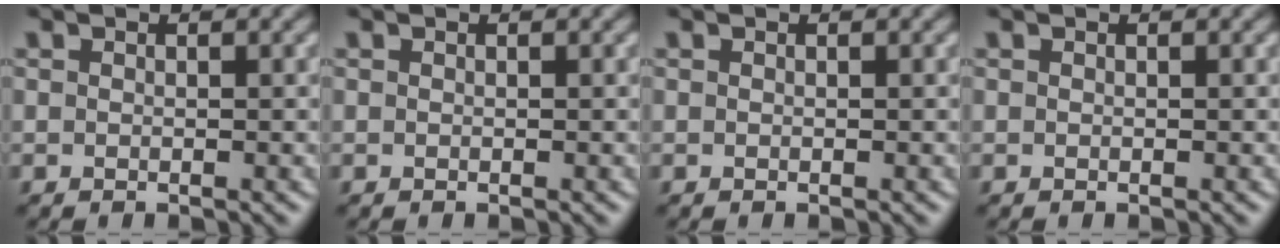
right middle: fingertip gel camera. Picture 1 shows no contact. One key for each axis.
{"total": 0.0}
{"total": 0.0}
{"total": 0.0}